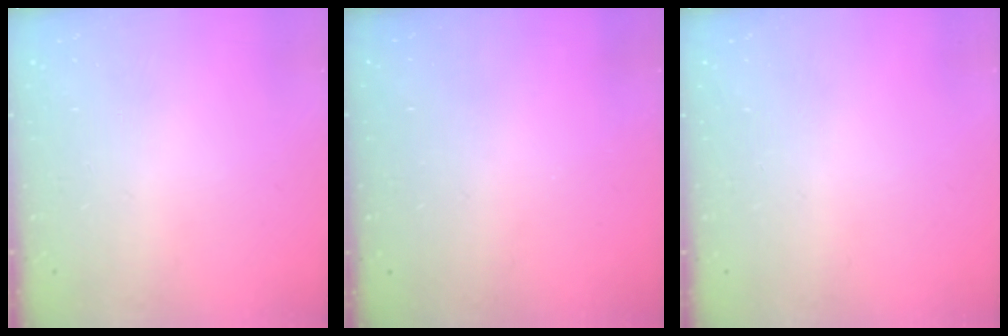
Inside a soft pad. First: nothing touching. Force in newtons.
{"total": 3.2, "press": 3.2, "slide": 0.1}
{"total": 0.0}